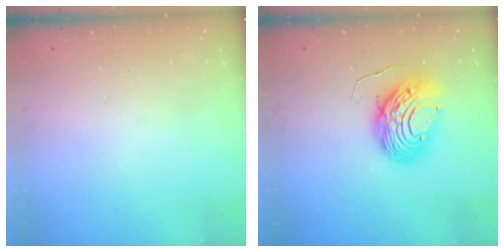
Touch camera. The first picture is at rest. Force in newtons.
{"total": 11.5, "press": 11.5, "slide": 1.1}